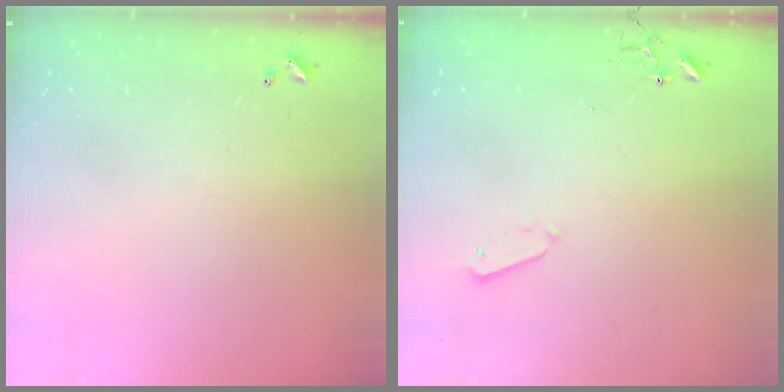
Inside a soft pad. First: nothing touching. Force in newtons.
{"total": 3.3, "press": 3.2, "slide": 0.7}